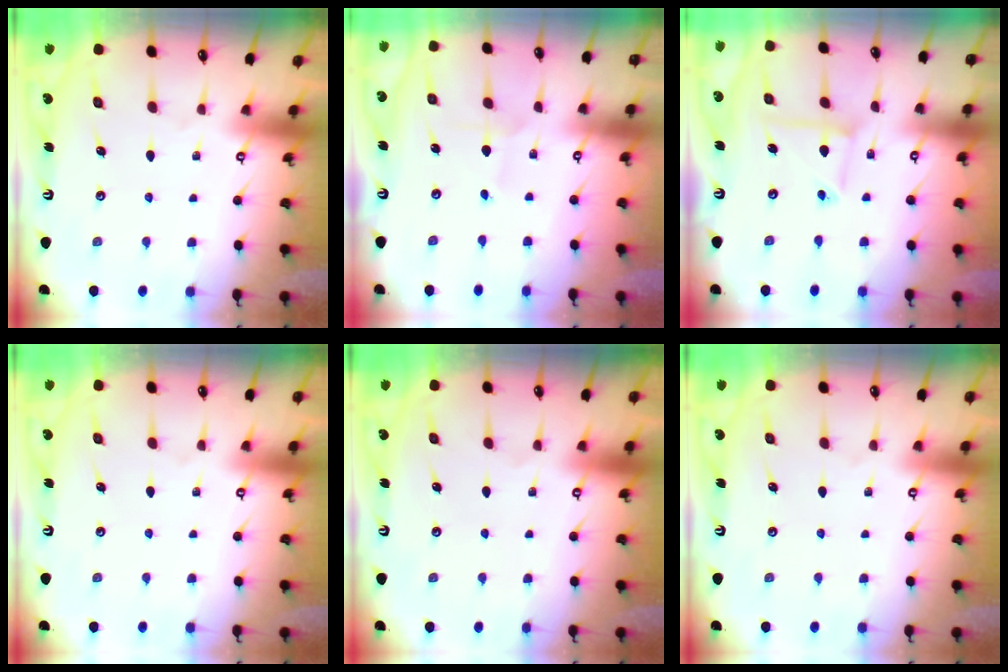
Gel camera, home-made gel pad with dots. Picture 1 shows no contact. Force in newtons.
{"total": 1.6, "press": 1.6, "slide": 0.2}
{"total": 6.9, "press": 6.9, "slide": 0.5}
{"total": 0.0}
{"total": 0.0}
{"total": 0.0}